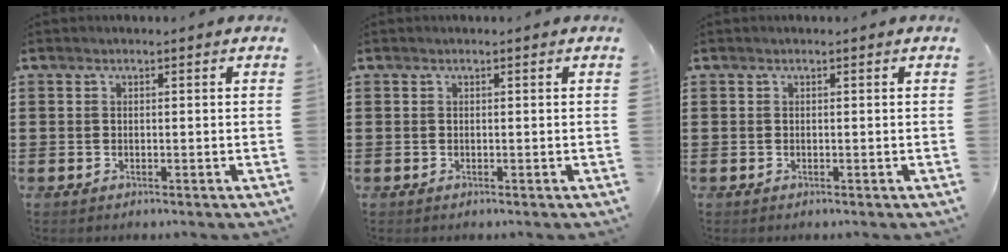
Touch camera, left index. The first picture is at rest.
{"total": 0.0}
{"total": 0.0}